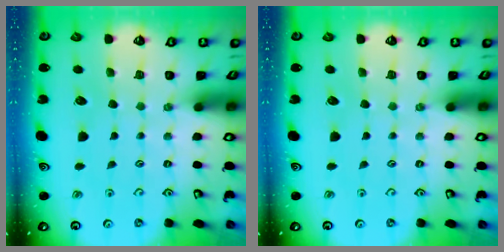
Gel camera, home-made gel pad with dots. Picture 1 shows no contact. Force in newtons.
{"total": 0.0}